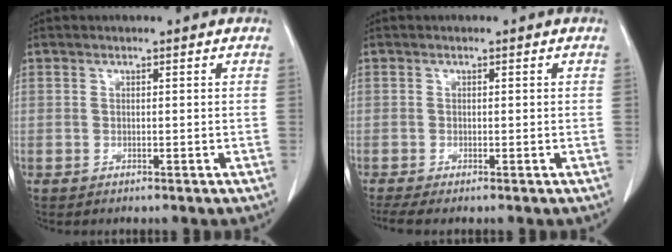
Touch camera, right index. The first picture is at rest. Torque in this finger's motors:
{"motor_torque": [0.28, -0.27, 0.15, 0.04]}